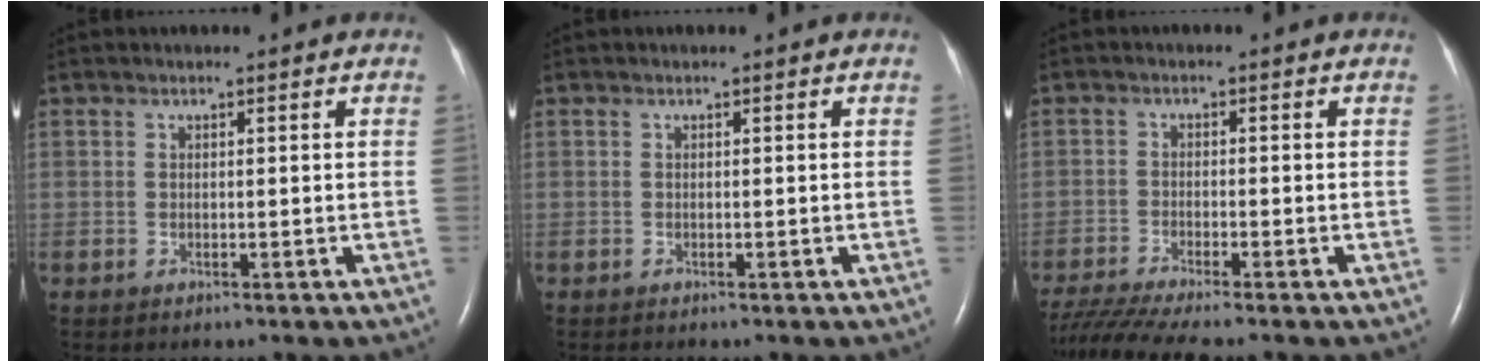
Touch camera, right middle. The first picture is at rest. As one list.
[{"total": 0.0}, {"total": 8.4, "force": [-7.4, -0.9, 4.1], "torque": [-0.069, -0.025, -0.125]}]